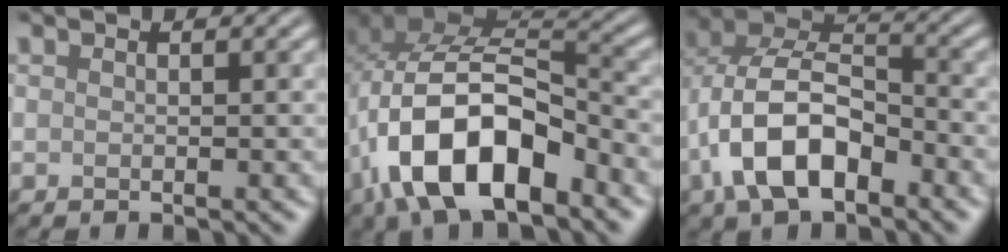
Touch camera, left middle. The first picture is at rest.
{"total": 12.8, "force": [-5.3, 6.7, 9.6], "torque": [-0.179, -0.002, -0.098]}
{"total": 9.5, "force": [-3.6, 5.2, 7.0], "torque": [-0.144, 0.011, -0.075]}